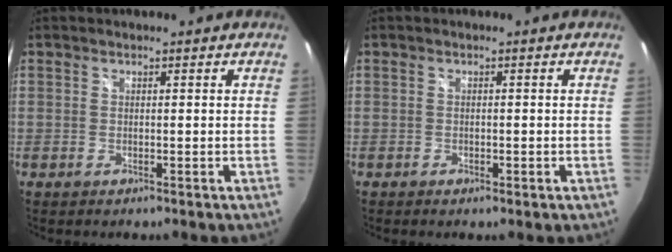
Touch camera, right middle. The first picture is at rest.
{"total": 1.2, "force": [-0.6, 0.6, 0.8], "torque": [-0.013, -0.002, -0.010]}